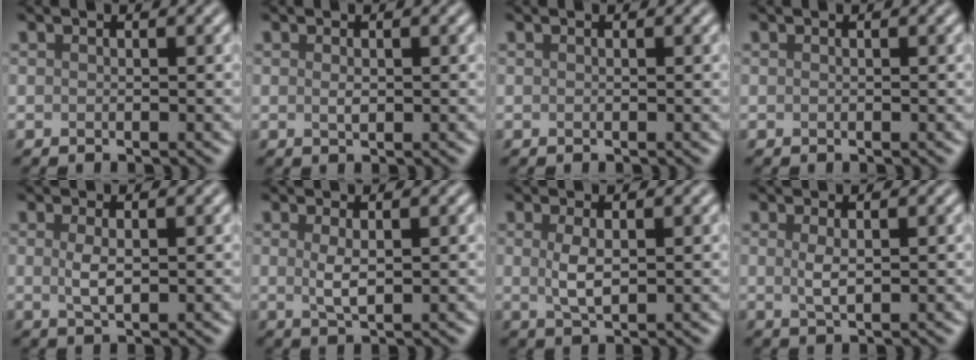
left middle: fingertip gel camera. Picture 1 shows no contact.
{"total": 0.7, "force": [0.0, 0.3, 0.6], "torque": [-0.017, -0.002, 0.001]}
{"total": 0.0}
{"total": 0.0}
{"total": 1.7, "force": [0.2, 0.6, 1.6], "torque": [-0.040, -0.001, 0.005]}
{"total": 1.8, "force": [0.3, 0.5, 1.7], "torque": [-0.040, -0.003, 0.008]}
{"total": 2.2, "force": [0.3, 0.8, 2.0], "torque": [-0.051, -0.002, 0.007]}
{"total": 1.4, "force": [0.3, 0.4, 1.3], "torque": [-0.033, -0.003, 0.008]}